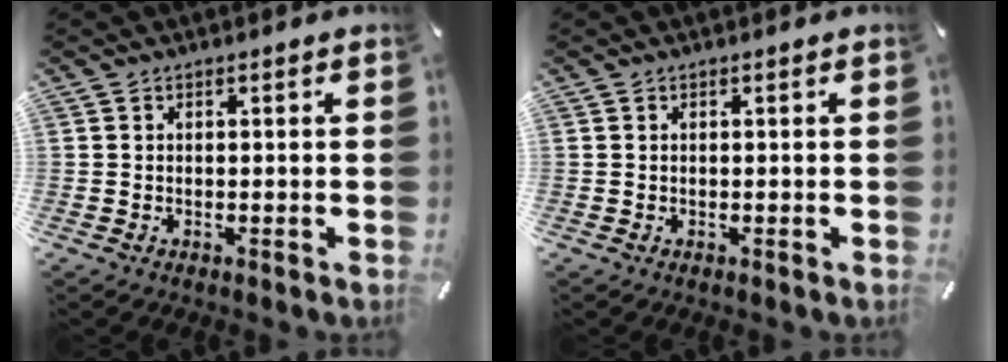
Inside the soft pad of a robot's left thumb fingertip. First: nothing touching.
{"total": 0.0}